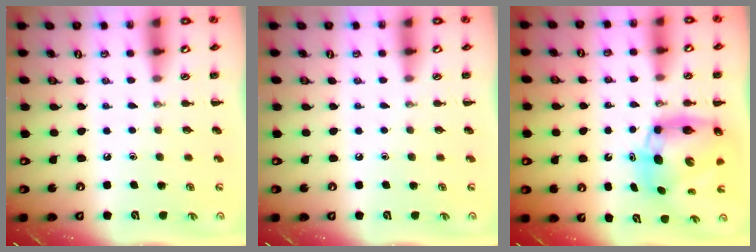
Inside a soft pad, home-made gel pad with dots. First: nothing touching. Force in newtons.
{"total": 0.0}
{"total": 9.3, "press": 8.8, "slide": 2.8}